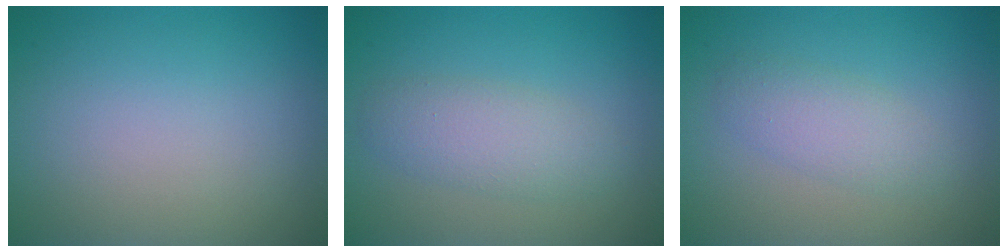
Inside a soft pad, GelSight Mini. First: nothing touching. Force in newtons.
{"total": 2.0, "press": 1.9, "slide": 0.2}
{"total": 2.4, "press": 2.4, "slide": 0.1}